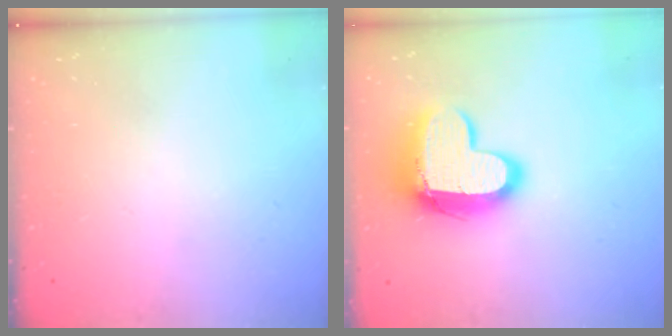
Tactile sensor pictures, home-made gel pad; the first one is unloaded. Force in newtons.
{"total": 15.4, "press": 15.4, "slide": 1.1}